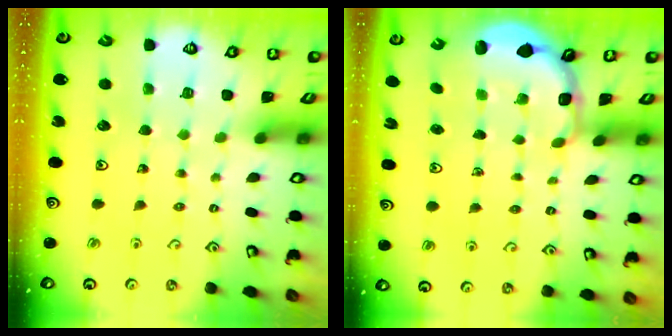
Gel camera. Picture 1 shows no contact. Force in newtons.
{"total": 3.0, "press": 2.0, "slide": 2.2}